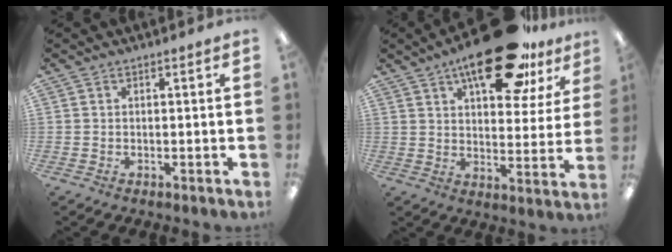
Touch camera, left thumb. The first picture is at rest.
{"total": 22.1, "force": [13.8, 9.1, 14.7], "torque": [-0.206, -0.065, 0.219]}